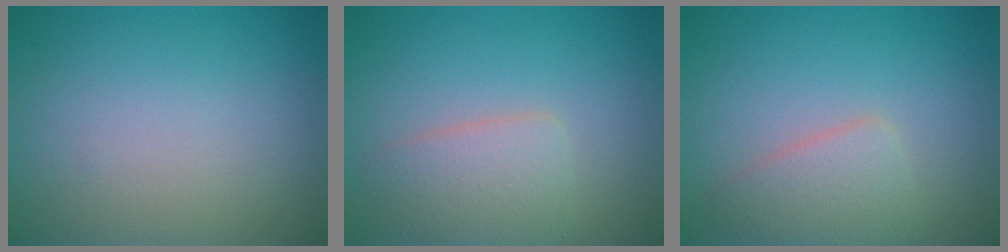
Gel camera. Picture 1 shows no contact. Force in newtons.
{"total": 3.2, "press": 3.1, "slide": 0.2}
{"total": 2.8, "press": 2.8, "slide": 0.2}